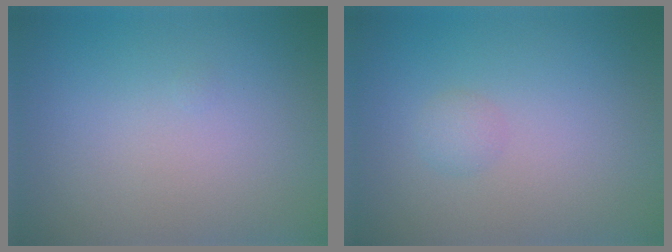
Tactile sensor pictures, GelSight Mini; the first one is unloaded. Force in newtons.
{"total": 1.0, "press": 1.0, "slide": 0.1}